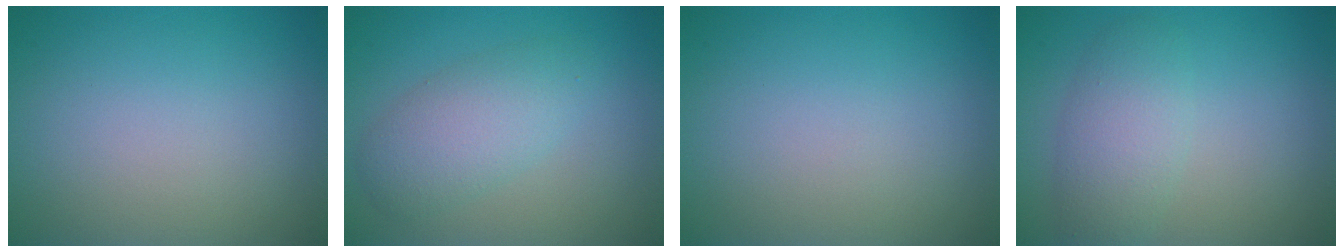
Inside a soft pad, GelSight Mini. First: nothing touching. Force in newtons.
{"total": 4.0, "press": 4.0, "slide": 0.3}
{"total": 0.0}
{"total": 3.5, "press": 3.5, "slide": 0.2}